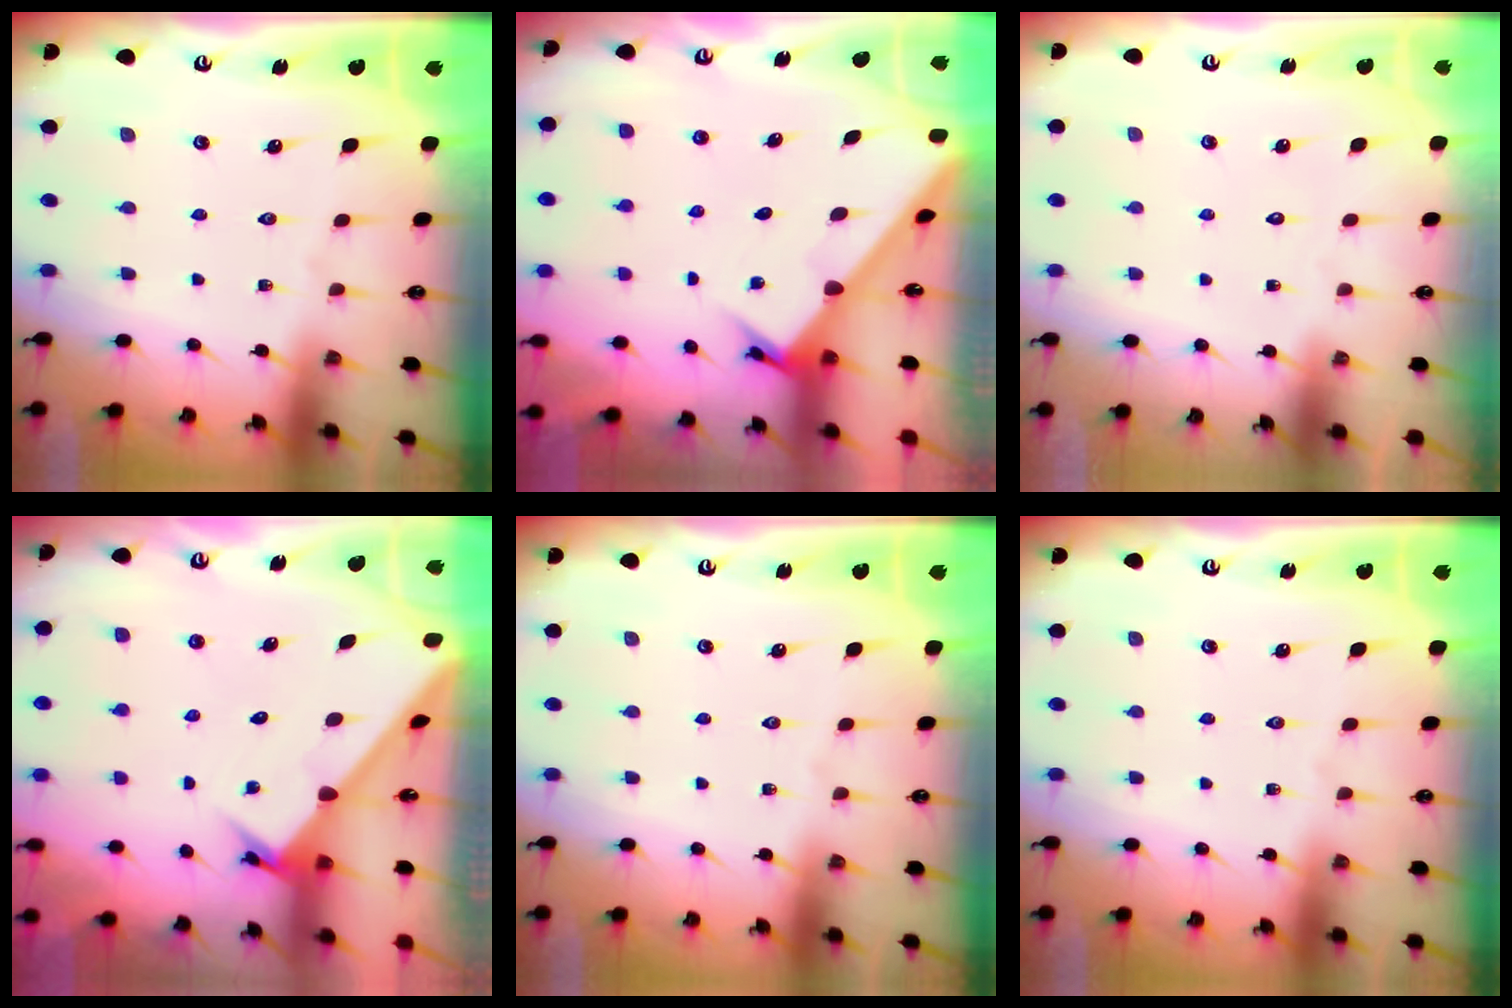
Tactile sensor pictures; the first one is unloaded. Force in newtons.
{"total": 2.5, "press": 2.5, "slide": 0.3}
{"total": 1.7, "press": 1.6, "slide": 0.1}
{"total": 3.4, "press": 3.4, "slide": 0.3}
{"total": 0.0}
{"total": 0.0}